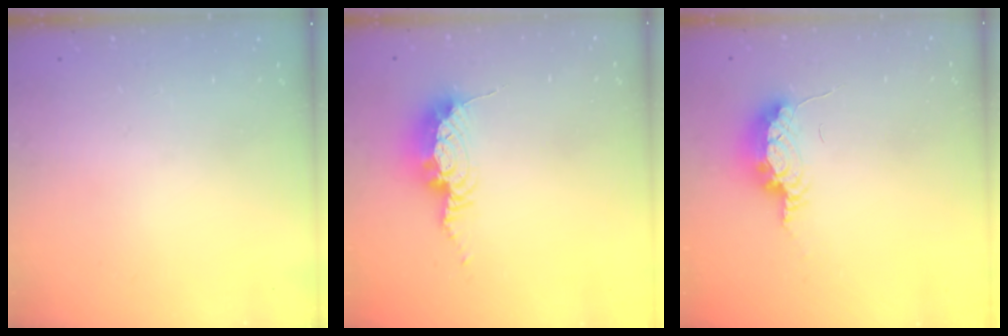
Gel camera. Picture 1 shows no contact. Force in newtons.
{"total": 9.2, "press": 9.2, "slide": 0.3}
{"total": 12.0, "press": 9.0, "slide": 8.0}